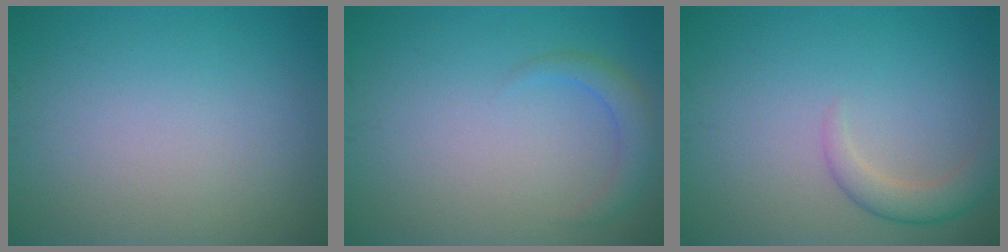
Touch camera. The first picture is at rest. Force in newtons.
{"total": 1.9, "press": 1.9, "slide": 0.1}
{"total": 2.4, "press": 2.4, "slide": 0.2}